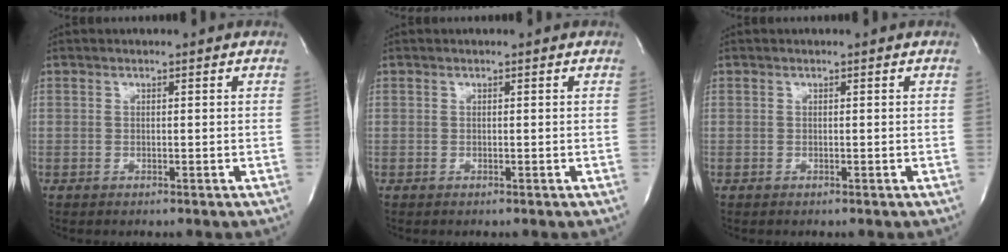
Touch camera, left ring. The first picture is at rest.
{"total": 0.0}
{"total": 0.0}